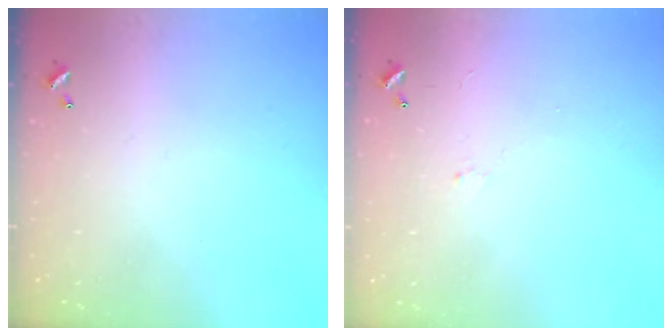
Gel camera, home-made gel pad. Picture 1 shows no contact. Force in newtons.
{"total": 0.6, "press": 0.2, "slide": 0.6}